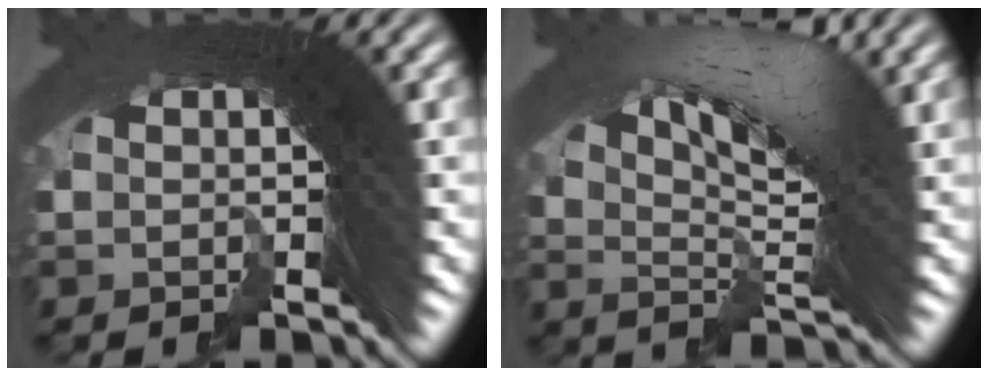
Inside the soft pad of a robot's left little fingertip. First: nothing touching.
{"total": 6.5, "force": [3.0, 0.8, 5.8], "torque": [-0.072, 0.009, 0.049]}